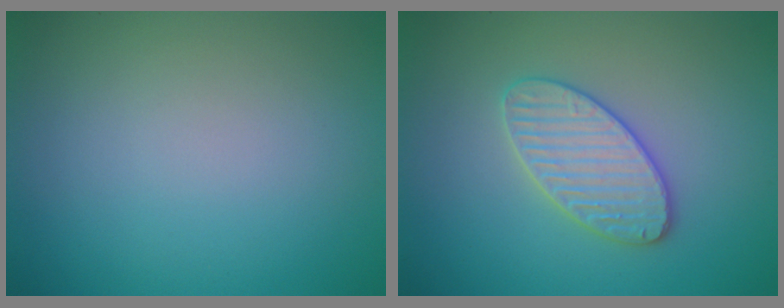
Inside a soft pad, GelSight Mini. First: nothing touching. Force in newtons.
{"total": 3.5, "press": 3.5, "slide": 0.6}